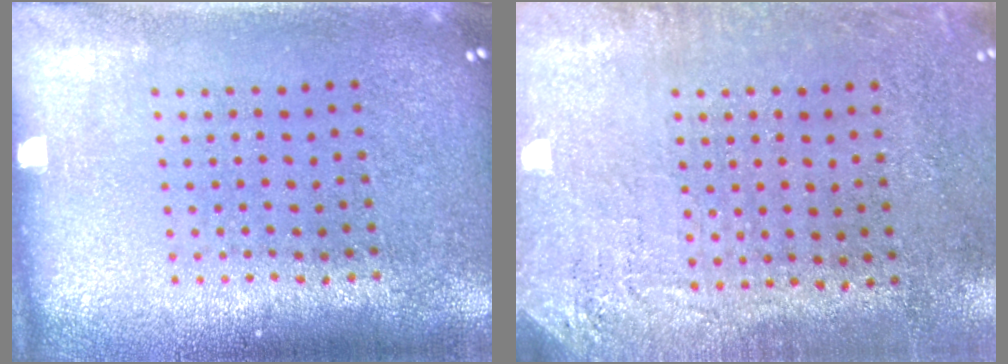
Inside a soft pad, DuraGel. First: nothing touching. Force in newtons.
{"total": 2.7, "press": 2.2, "slide": 1.5}